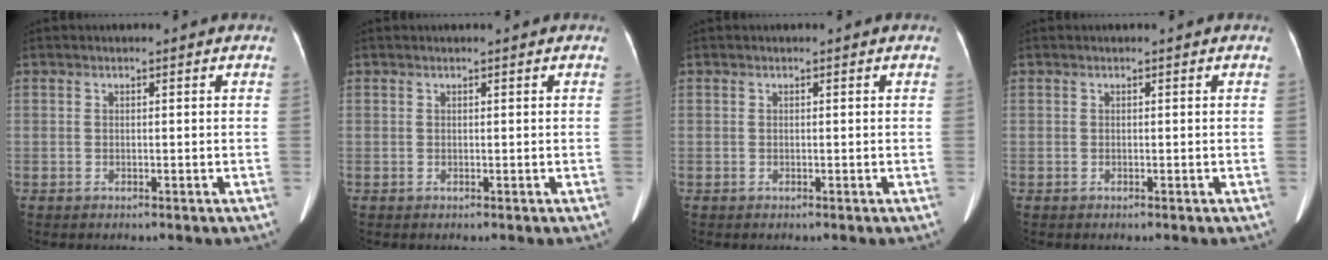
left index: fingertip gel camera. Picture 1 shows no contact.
{"total": 1.1, "force": [-1.0, -0.1, -0.4], "torque": [0.005, -0.002, -0.008]}
{"total": 0.0}
{"total": 0.0}